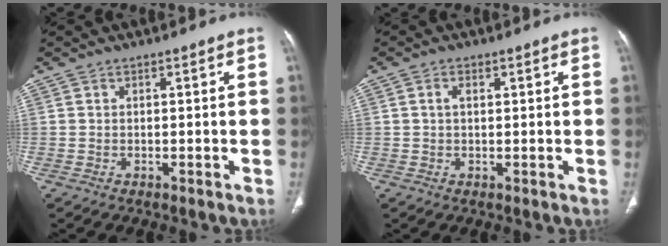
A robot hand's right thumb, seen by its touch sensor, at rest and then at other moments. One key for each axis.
{"total": 1.7, "fx": 0.5, "fy": 1.0, "fz": 1.3, "tx": -0.028, "ty": 0.007, "tz": 0.009}